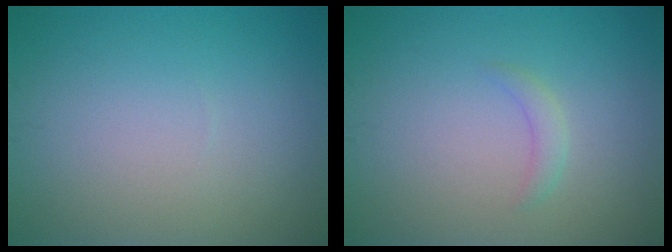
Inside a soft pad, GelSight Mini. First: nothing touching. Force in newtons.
{"total": 1.1, "press": 1.1, "slide": 0.1}